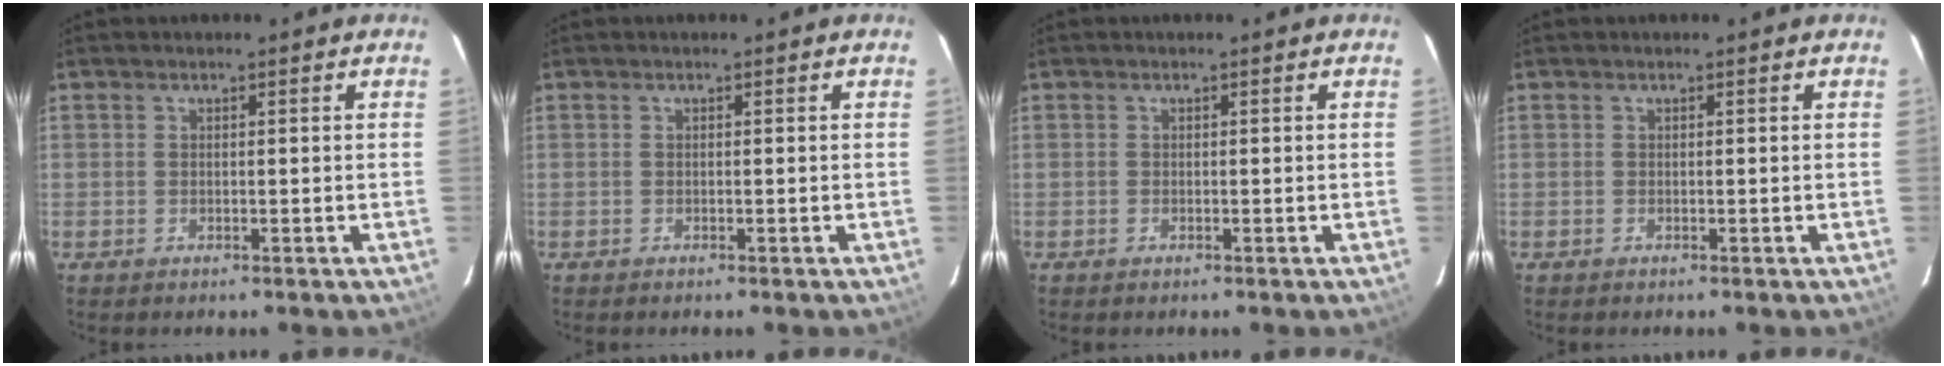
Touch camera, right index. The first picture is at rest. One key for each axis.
{"total": 0.0}
{"total": 0.0}
{"total": 0.0}